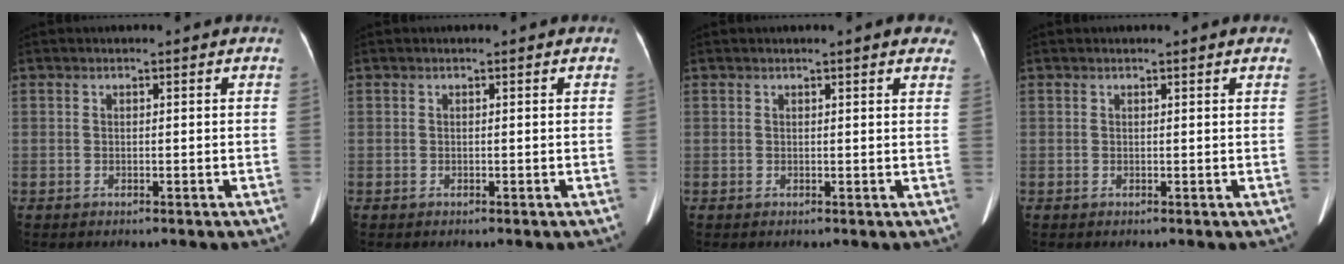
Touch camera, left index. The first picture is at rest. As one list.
[{"total": 0.0}, {"total": 3.8, "force": [3.1, 0.7, 2.2], "torque": [-0.017, 0.008, 0.024]}, {"total": 0.0}]